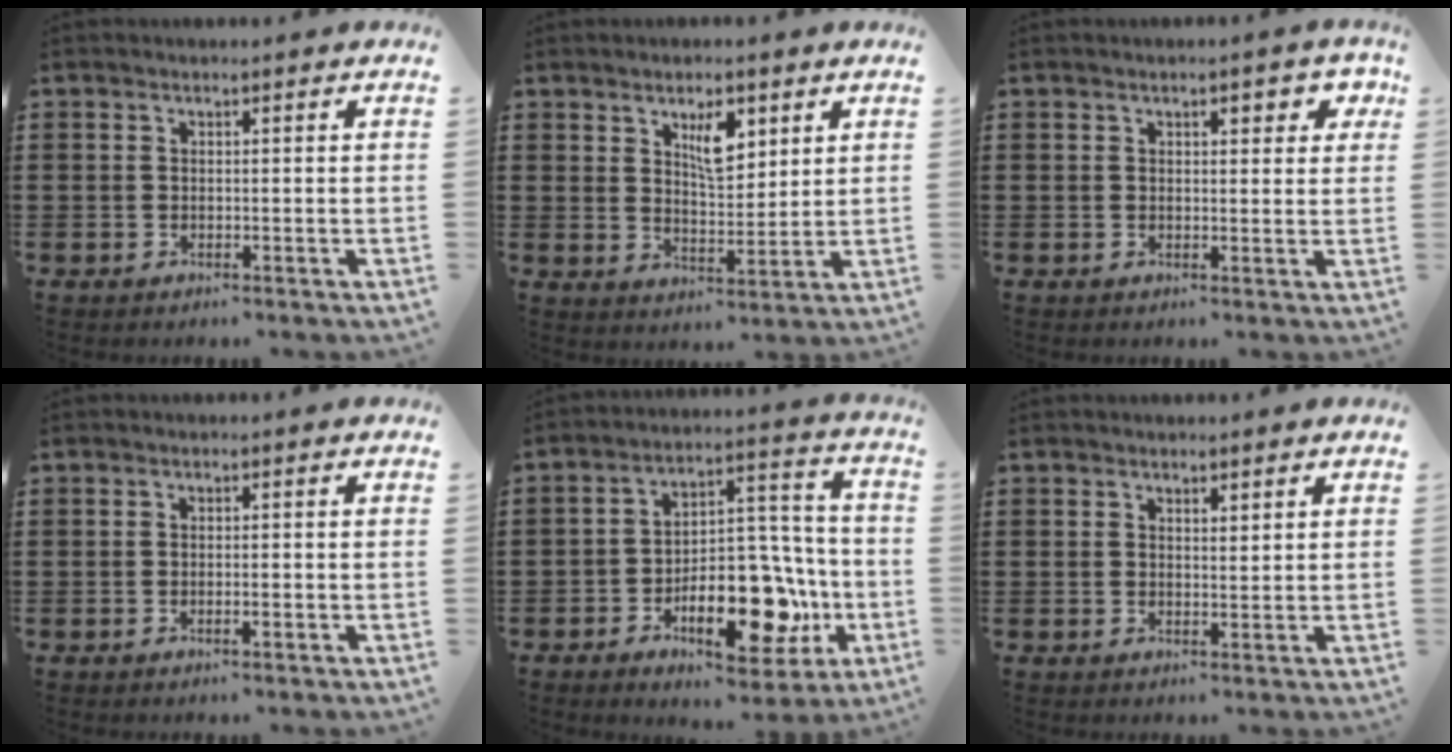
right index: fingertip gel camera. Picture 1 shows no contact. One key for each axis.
{"total": 5.7, "fx": 3.0, "fy": 2.5, "fz": 4.2, "tx": -0.059, "ty": -0.005, "tz": 0.044}
{"total": 2.7, "fx": 1.1, "fy": 1.2, "fz": 2.2, "tx": -0.022, "ty": -0.001, "tz": 0.010}
{"total": 1.2, "fx": -0.5, "fy": 0.3, "fz": 1.0, "tx": -0.019, "ty": -0.004, "tz": -0.008}
{"total": 15.7, "fx": -6.2, "fy": 7.6, "fz": 12.3, "tx": -0.184, "ty": 0.011, "tz": -0.102}
{"total": 1.2, "fx": 1.1, "fy": 0.4, "fz": 0.1, "tx": -0.003, "ty": 0.004, "tz": 0.022}